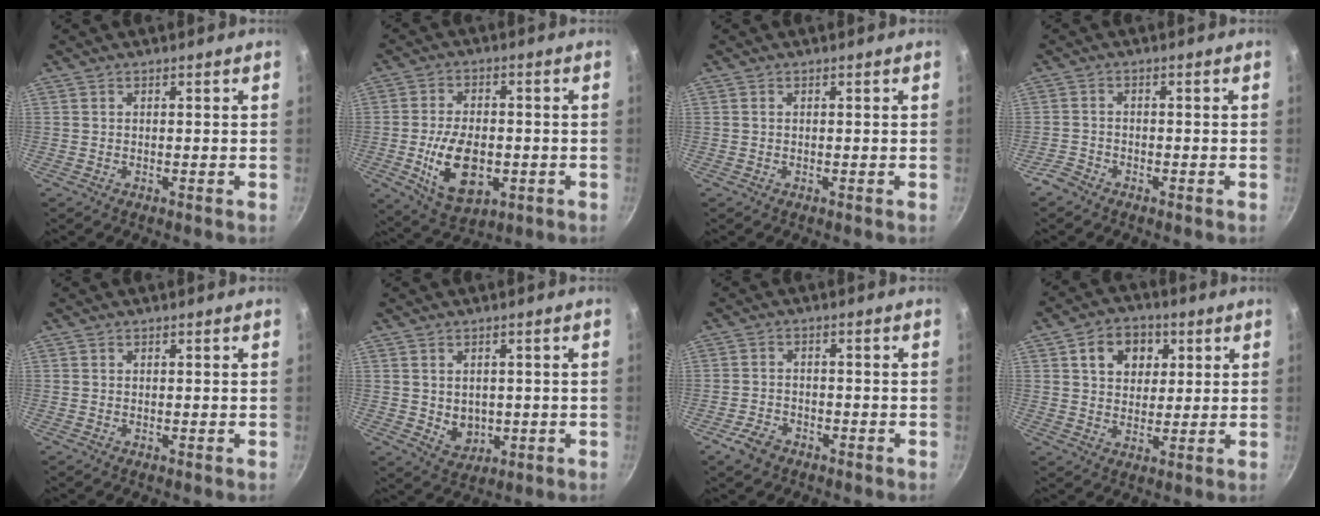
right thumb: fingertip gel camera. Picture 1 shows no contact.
{"total": 13.0, "force": [-2.8, 7.6, 10.1], "torque": [-0.164, 0.005, -0.036]}
{"total": 0.0}
{"total": 2.6, "force": [-2.1, 1.2, 0.6], "torque": [-0.017, 0.020, -0.043]}
{"total": 0.0}
{"total": 5.0, "force": [0.0, 4.1, 2.9], "torque": [-0.027, -0.008, 0.011]}
{"total": 4.4, "force": [-2.9, 2.7, 2.0], "torque": [-0.037, 0.027, -0.051]}
{"total": 8.4, "force": [3.0, 6.6, 4.3], "torque": [-0.040, 0.002, 0.042]}